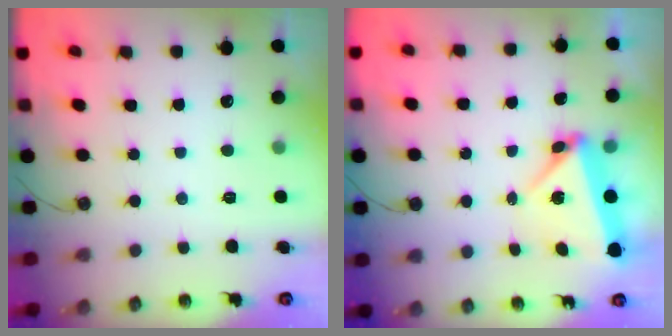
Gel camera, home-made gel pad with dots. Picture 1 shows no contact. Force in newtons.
{"total": 5.6, "press": 4.5, "slide": 3.3}